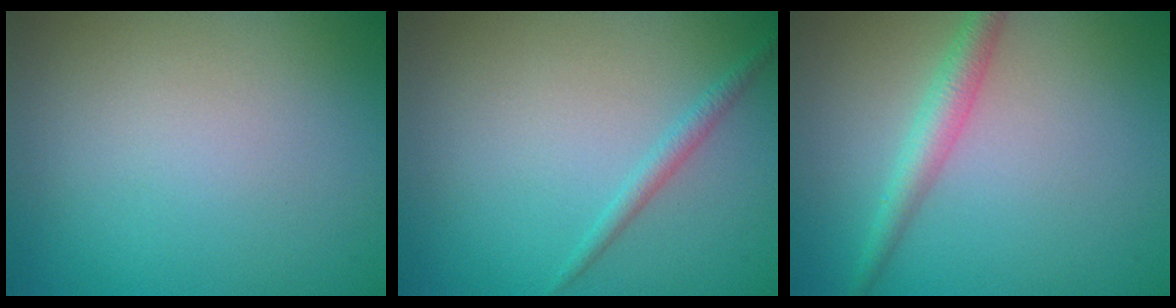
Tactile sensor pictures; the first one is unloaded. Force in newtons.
{"total": 1.3, "press": 1.3, "slide": 0.0}
{"total": 2.5, "press": 2.5, "slide": 0.0}